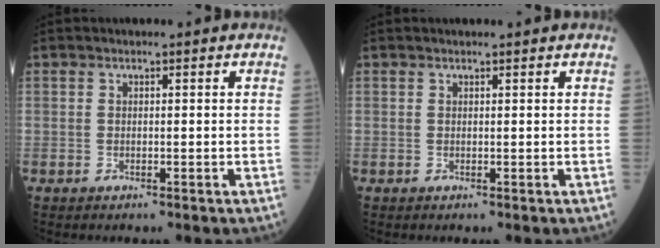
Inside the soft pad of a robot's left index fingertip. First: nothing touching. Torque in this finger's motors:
{"motor_torque": [-0.11, -0.08, -0.01, 0.00]}